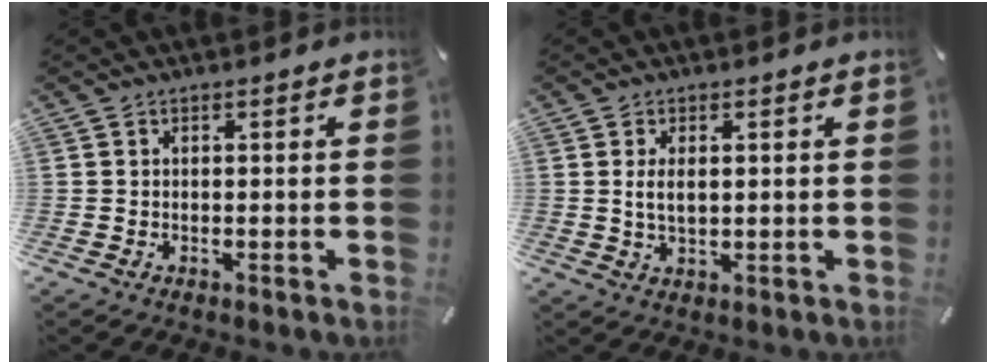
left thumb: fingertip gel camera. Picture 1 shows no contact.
{"total": 3.9, "force": [0.7, 1.8, 3.4], "torque": [-0.068, 0.000, 0.006]}